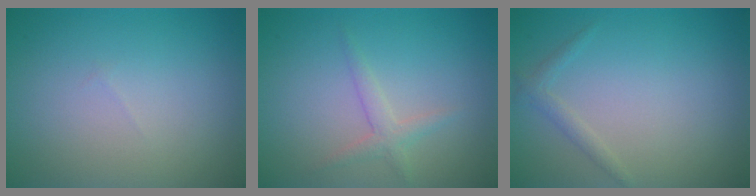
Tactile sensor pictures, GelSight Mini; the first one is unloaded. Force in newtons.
{"total": 1.7, "press": 1.7, "slide": 0.1}
{"total": 1.1, "press": 1.1, "slide": 0.0}